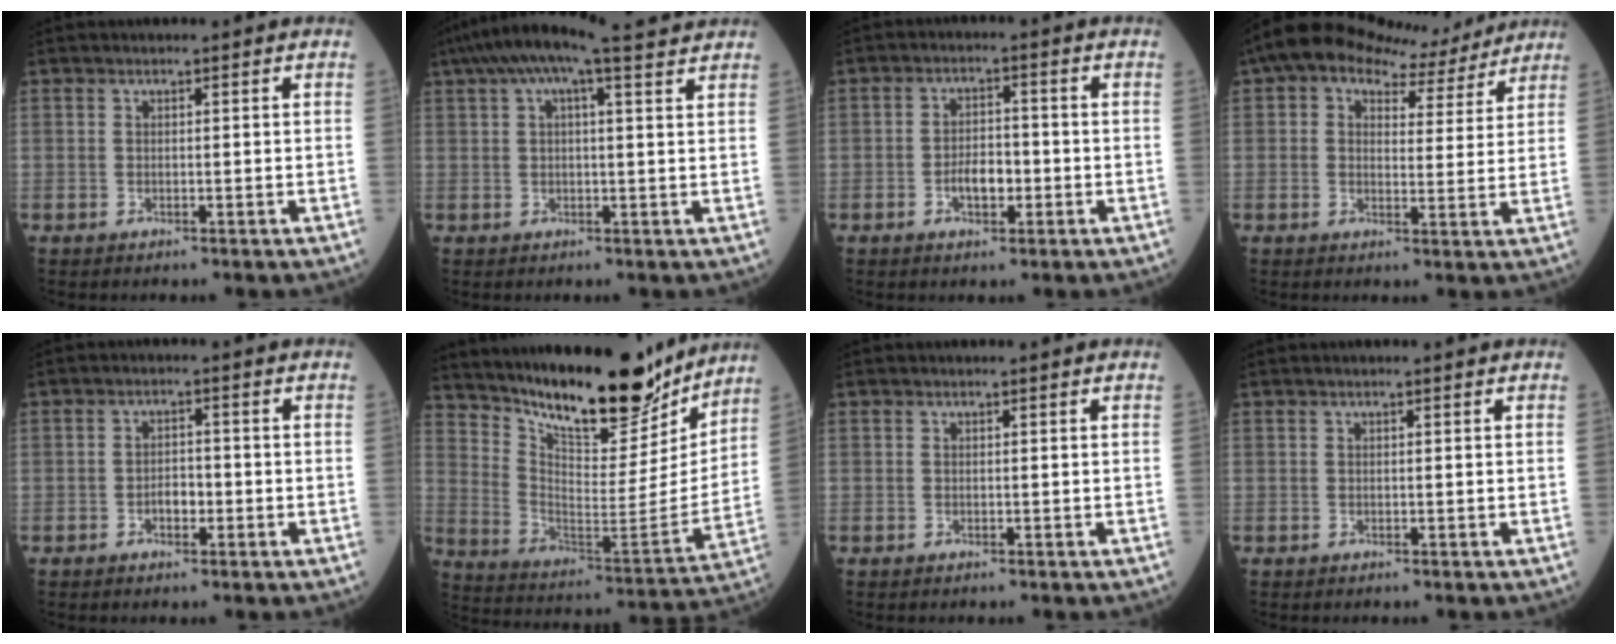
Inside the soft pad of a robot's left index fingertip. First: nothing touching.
{"total": 10.7, "force": [8.4, 1.0, 6.5], "torque": [-0.116, 0.050, 0.118]}
{"total": 4.3, "force": [-1.8, 2.1, 3.2], "torque": [-0.059, 0.003, -0.030]}
{"total": 10.2, "force": [8.7, 4.1, 3.4], "torque": [-0.050, 0.023, 0.111]}
{"total": 2.6, "force": [-1.3, 1.4, 1.8], "torque": [-0.027, 0.003, -0.023]}
{"total": 20.5, "force": [17.7, 4.4, 9.3], "torque": [-0.157, -0.039, 0.279]}
{"total": 0.0}
{"total": 0.0}